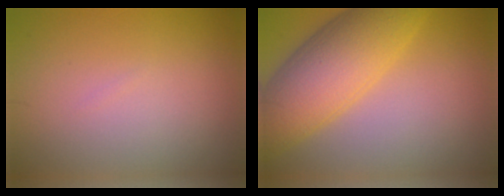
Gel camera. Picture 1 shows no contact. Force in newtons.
{"total": 8.6, "press": 8.6, "slide": 0.3}